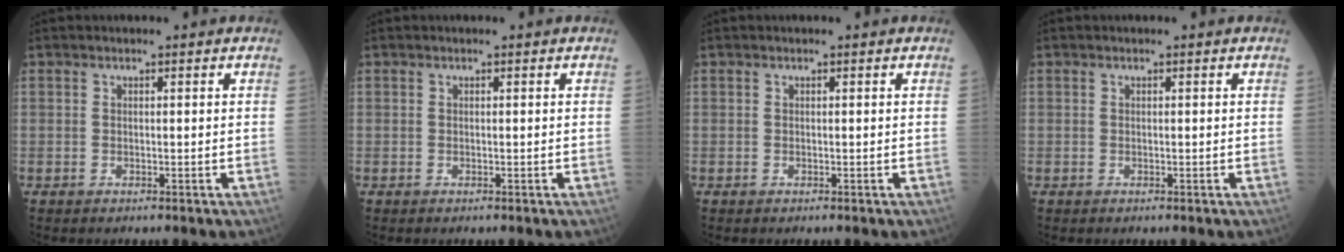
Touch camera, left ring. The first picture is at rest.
{"total": 0.0}
{"total": 0.0}
{"total": 0.0}